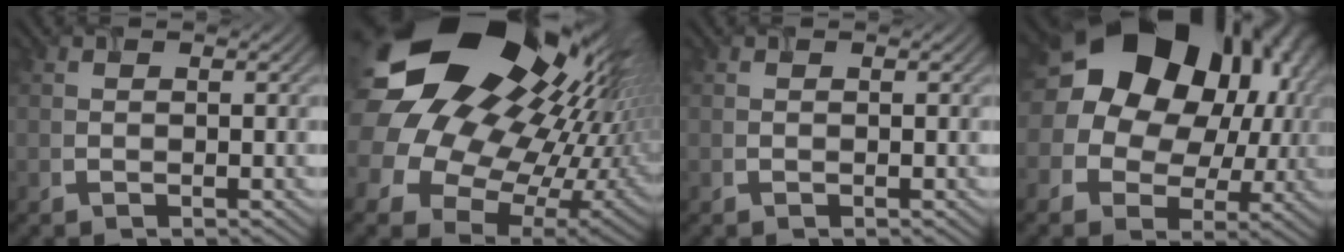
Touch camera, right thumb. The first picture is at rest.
{"total": 24.0, "force": [10.2, 17.2, 13.3], "torque": [-0.318, 0.032, 0.186]}
{"total": 0.0}
{"total": 23.7, "force": [7.0, 19.0, 12.2], "torque": [-0.236, 0.032, 0.110]}